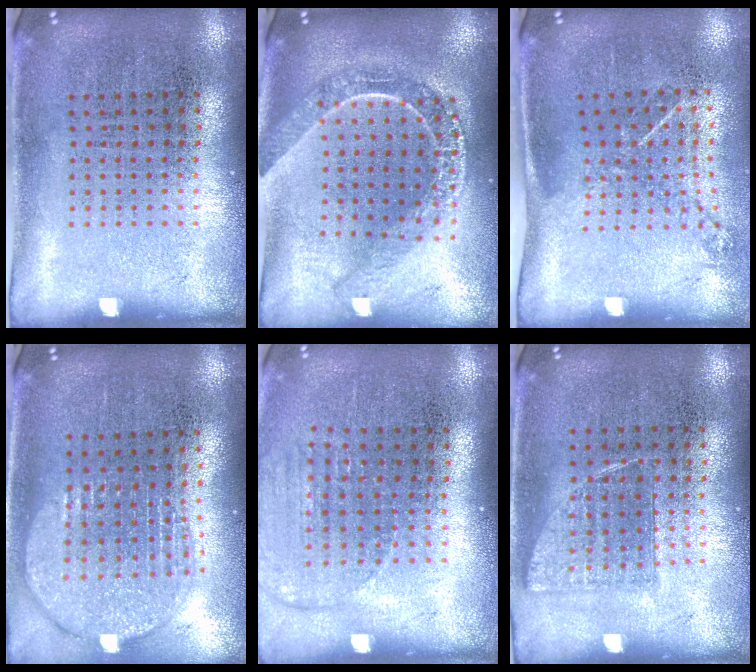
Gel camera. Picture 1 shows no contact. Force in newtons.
{"total": 2.2, "press": 1.9, "slide": 1.1}
{"total": 1.2, "press": 0.8, "slide": 0.8}
{"total": 2.0, "press": 1.6, "slide": 1.1}
{"total": 1.1, "press": 1.1, "slide": 0.4}
{"total": 0.8, "press": 0.7, "slide": 0.2}